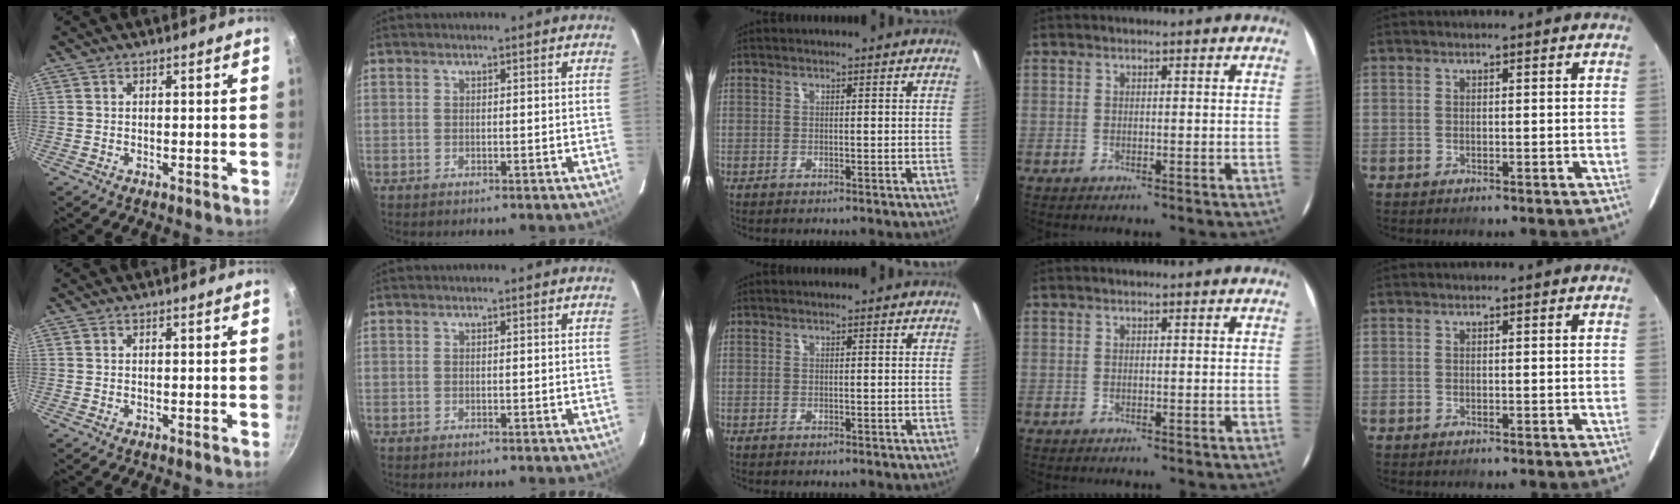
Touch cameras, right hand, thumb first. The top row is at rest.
{}